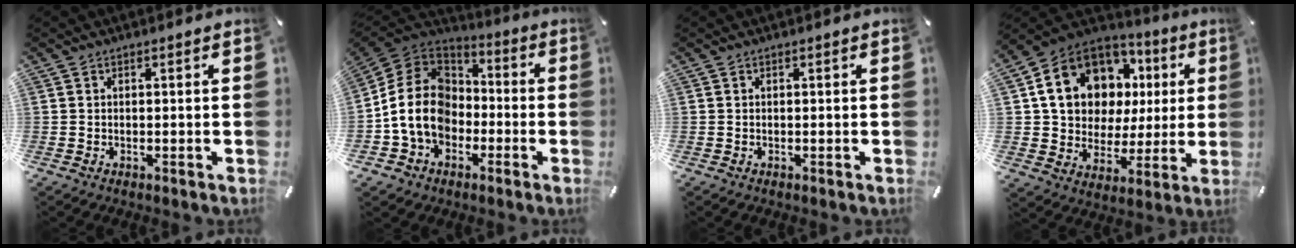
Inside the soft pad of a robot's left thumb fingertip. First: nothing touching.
{"total": 15.5, "force": [-3.3, 13.0, 7.8], "torque": [-0.177, 0.033, -0.058]}
{"total": 0.0}
{"total": 16.6, "force": [5.7, 13.3, 8.0], "torque": [-0.146, -0.031, 0.117]}